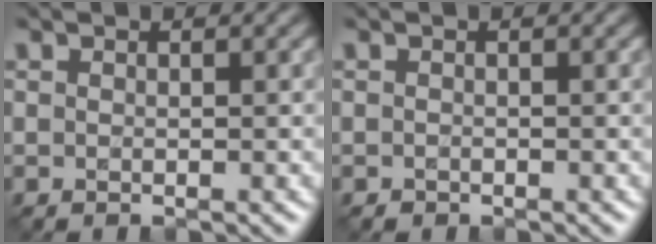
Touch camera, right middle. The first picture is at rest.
{"total": 0.0}